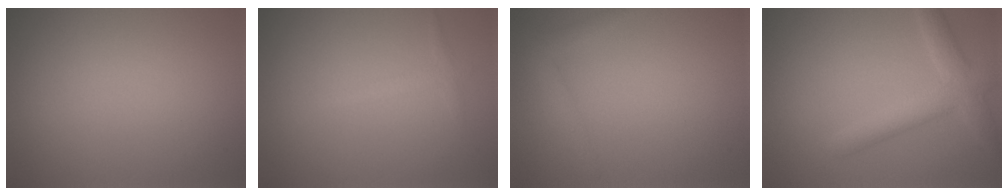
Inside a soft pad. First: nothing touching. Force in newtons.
{"total": 1.1, "press": 1.1, "slide": 0.0}
{"total": 1.5, "press": 1.5, "slide": 0.1}
{"total": 3.8, "press": 3.8, "slide": 0.2}